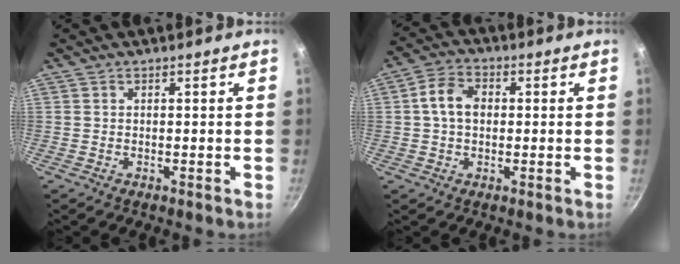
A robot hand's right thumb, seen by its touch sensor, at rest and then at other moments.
{"total": 6.6, "force": [0.5, 4.8, 4.5], "torque": [-0.071, 0.017, -0.001]}